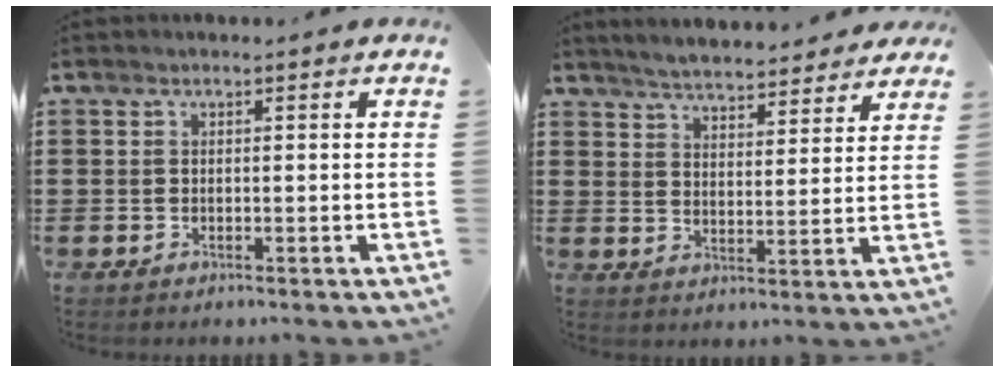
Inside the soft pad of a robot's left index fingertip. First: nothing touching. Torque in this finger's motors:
{"motor_torque": [2.14, 0.00, 0.60, 0.12]}